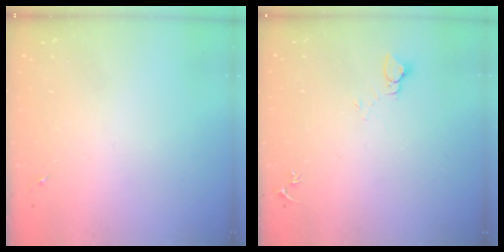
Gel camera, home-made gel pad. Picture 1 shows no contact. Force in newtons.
{"total": 3.7, "press": 3.7, "slide": 0.3}